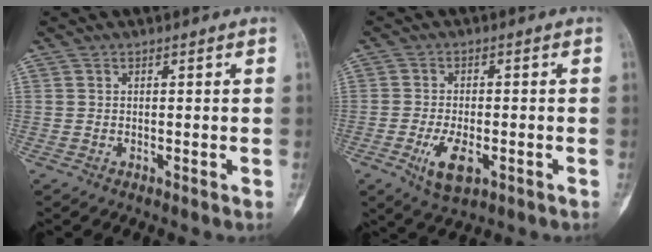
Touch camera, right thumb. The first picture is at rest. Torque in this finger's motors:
{"motor_torque": [-0.01, 0.29, 0.48, -0.26, 0.24]}